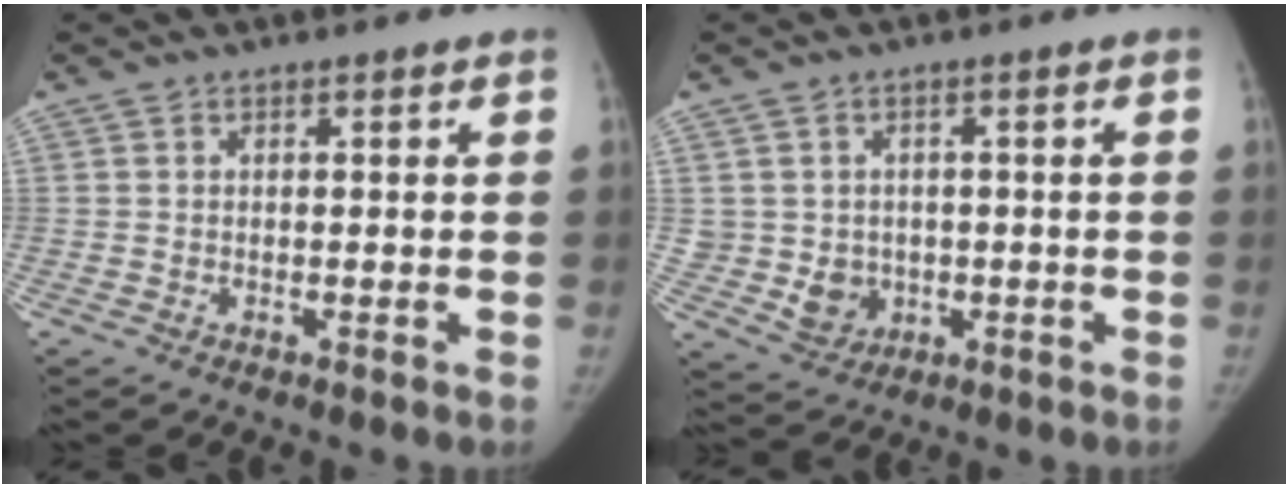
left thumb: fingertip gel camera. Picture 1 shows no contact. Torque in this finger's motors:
{"motor_torque": [0.40, 0.53, 0.31, -0.32, 0.00]}